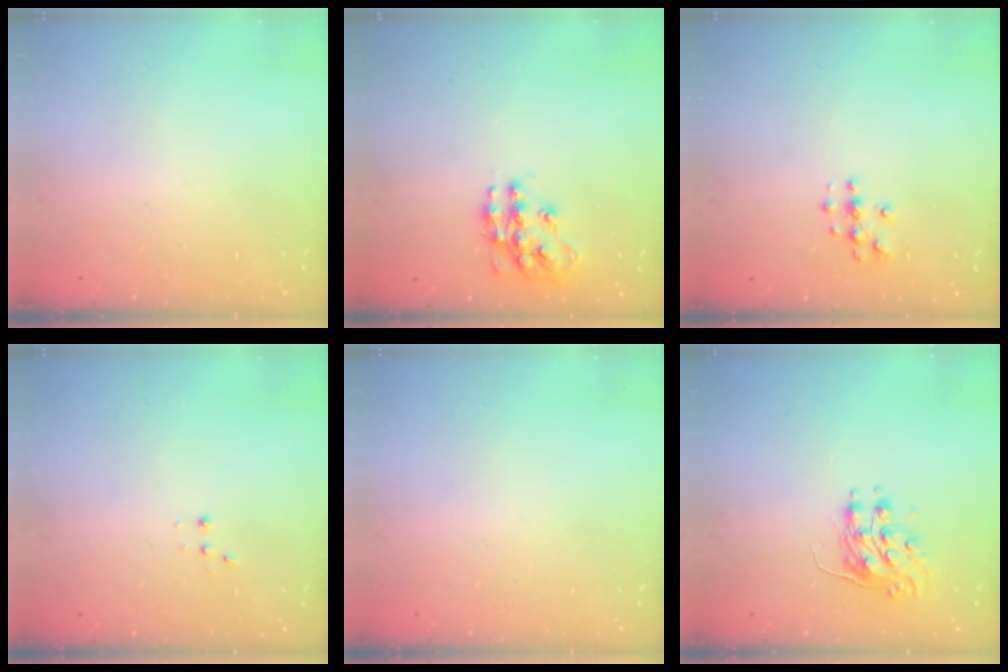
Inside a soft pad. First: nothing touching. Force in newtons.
{"total": 11.9, "press": 11.9, "slide": 0.9}
{"total": 3.8, "press": 3.8, "slide": 0.4}
{"total": 2.8, "press": 2.7, "slide": 0.7}
{"total": 0.0}
{"total": 8.2, "press": 8.2, "slide": 0.1}